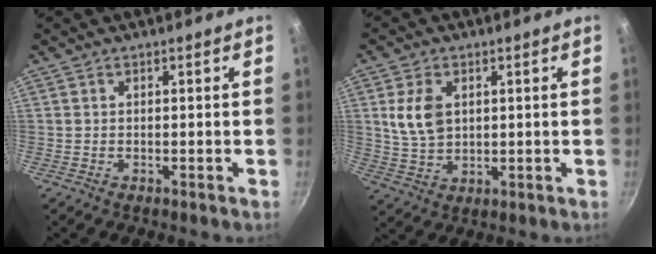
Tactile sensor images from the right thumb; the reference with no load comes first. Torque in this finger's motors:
{"motor_torque": [-0.43, 0.75, 0.75, 0.48, 0.06]}